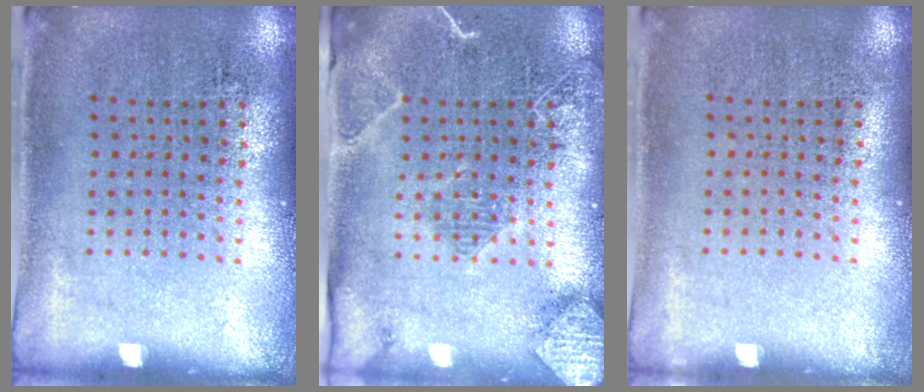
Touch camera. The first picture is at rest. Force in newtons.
{"total": 2.1, "press": 2.0, "slide": 0.5}
{"total": 0.0}